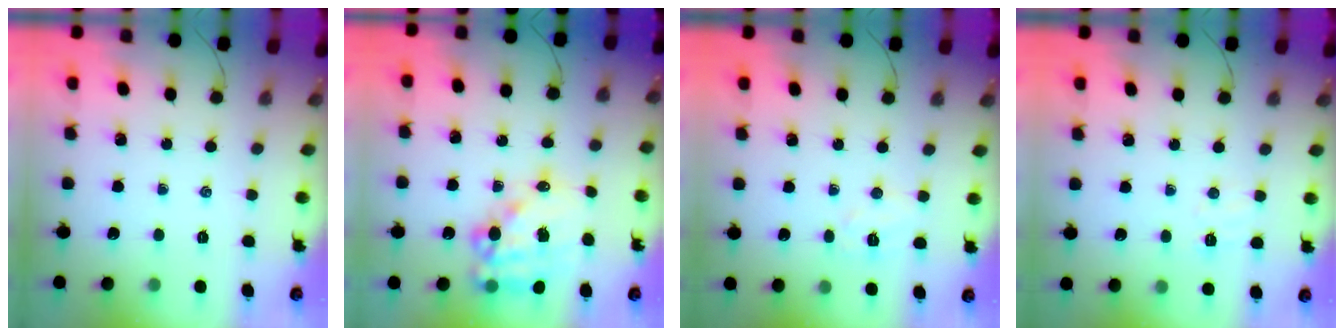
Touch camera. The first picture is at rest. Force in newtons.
{"total": 15.8, "press": 15.4, "slide": 3.4}
{"total": 5.4, "press": 5.3, "slide": 1.2}
{"total": 5.0, "press": 4.8, "slide": 1.2}